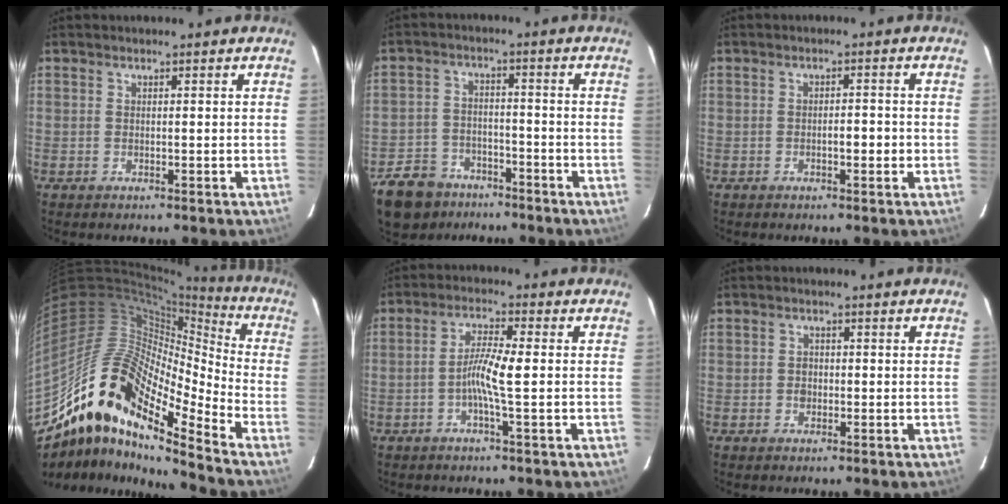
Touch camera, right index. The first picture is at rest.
{"total": 9.1, "force": [-6.7, 5.9, 2.1], "torque": [-0.055, 0.002, -0.110]}
{"total": 2.3, "force": [-0.6, 0.8, 2.0], "torque": [-0.030, 0.004, -0.009]}
{"total": 20.9, "force": [-14.5, 4.6, 14.3], "torque": [-0.278, 0.019, -0.261]}
{"total": 5.5, "force": [-0.9, -0.1, 5.4], "torque": [-0.107, 0.004, -0.020]}
{"total": 1.5, "force": [-0.3, 1.2, 0.8], "torque": [-0.015, 0.003, -0.002]}